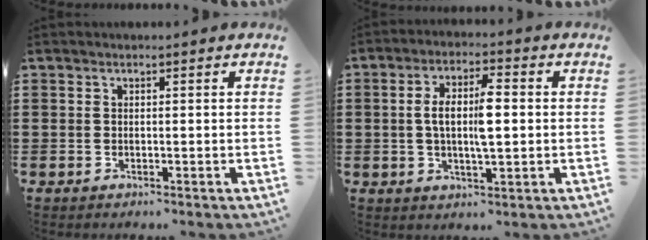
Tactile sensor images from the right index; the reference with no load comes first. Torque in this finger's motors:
{"motor_torque": [2.14, 0.00, 0.28, 0.05]}